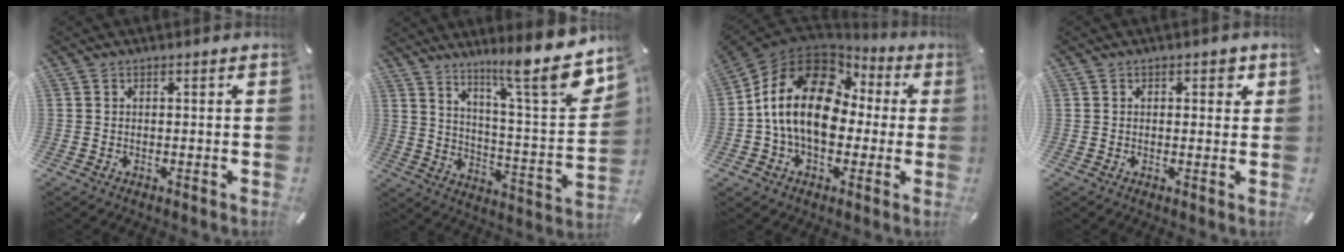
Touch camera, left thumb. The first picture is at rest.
{"total": 16.1, "force": [12.2, 1.4, 10.4], "torque": [-0.147, -0.118, 0.186]}
{"total": 18.4, "force": [0.5, 13.9, 12.1], "torque": [-0.257, 0.012, 0.003]}
{"total": 2.7, "force": [1.0, 1.8, 1.7], "torque": [-0.006, -0.004, 0.008]}